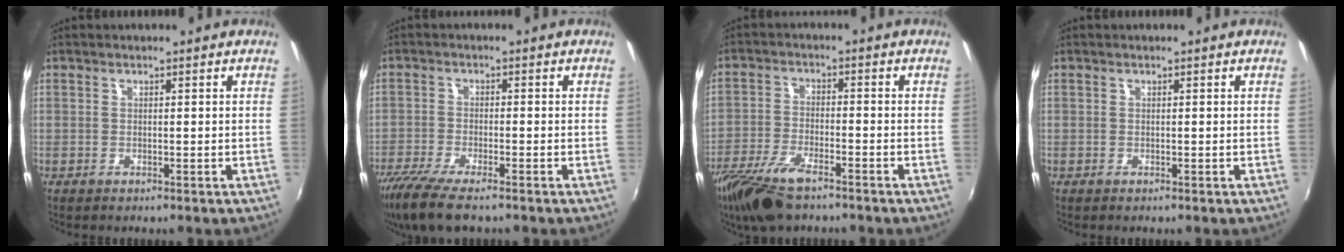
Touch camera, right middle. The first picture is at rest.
{"total": 10.4, "force": [-8.0, 2.1, 6.3], "torque": [-0.151, -0.041, -0.147]}
{"total": 10.8, "force": [-7.8, 3.4, 6.7], "torque": [-0.158, -0.027, -0.154]}
{"total": 0.0}